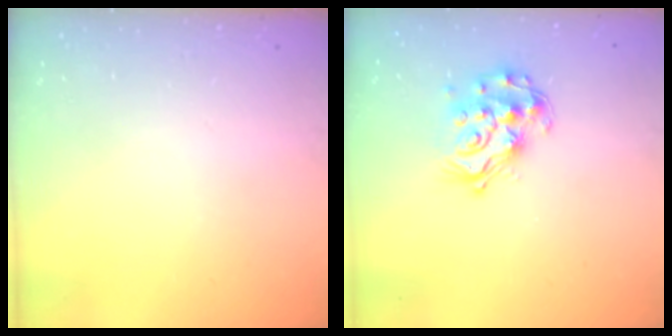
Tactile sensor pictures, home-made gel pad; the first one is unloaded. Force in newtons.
{"total": 15.6, "press": 15.5, "slide": 1.2}